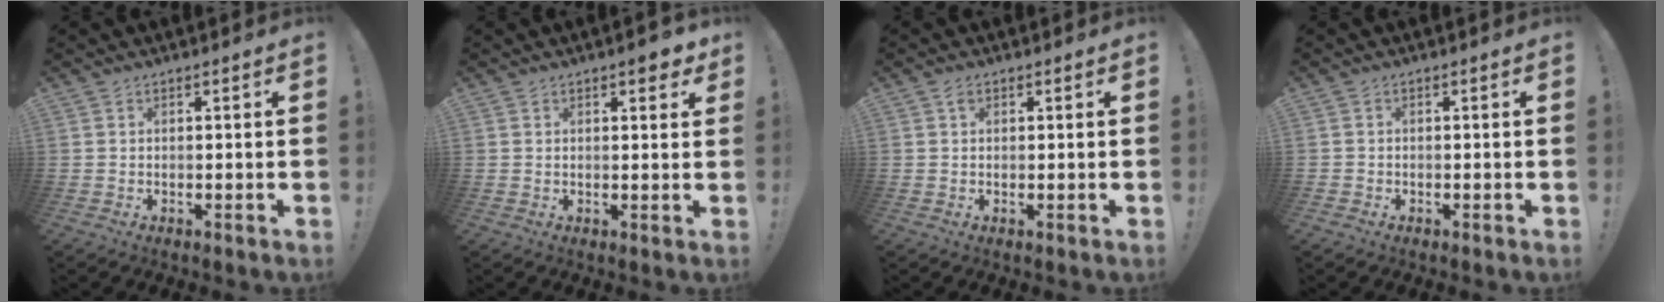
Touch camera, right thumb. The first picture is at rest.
{"total": 4.0, "force": [2.7, 1.2, 2.7], "torque": [-0.016, -0.018, 0.039]}
{"total": 0.9, "force": [0.3, 0.7, 0.5], "torque": [-0.010, 0.003, 0.005]}
{"total": 0.0}